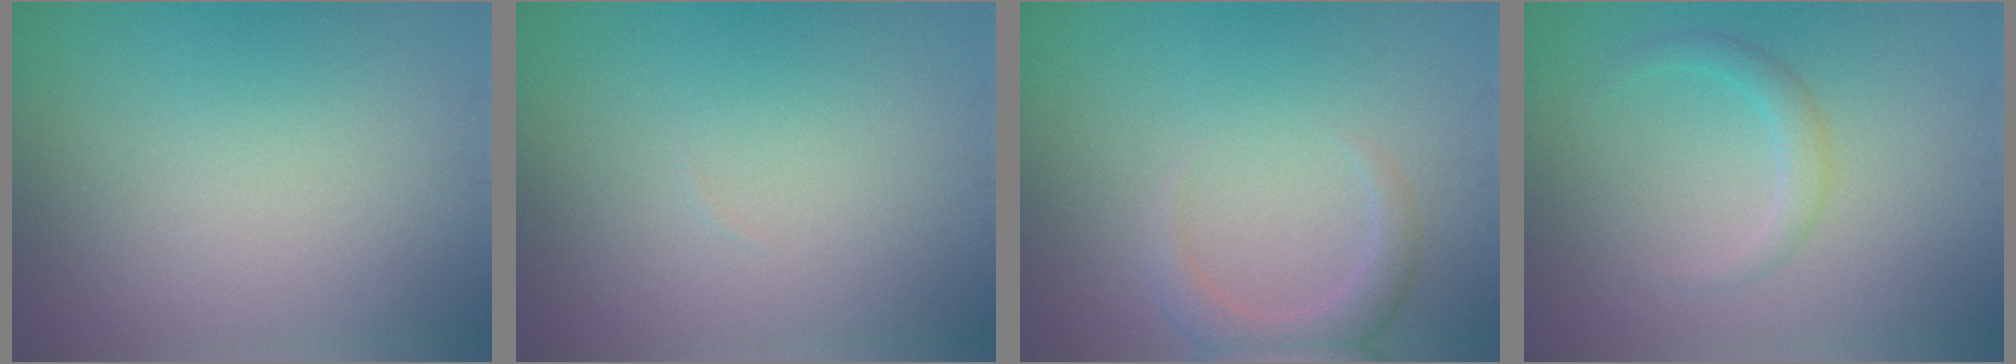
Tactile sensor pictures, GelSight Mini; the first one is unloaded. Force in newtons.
{"total": 0.0}
{"total": 2.8, "press": 2.8, "slide": 0.4}
{"total": 1.7, "press": 1.7, "slide": 0.0}